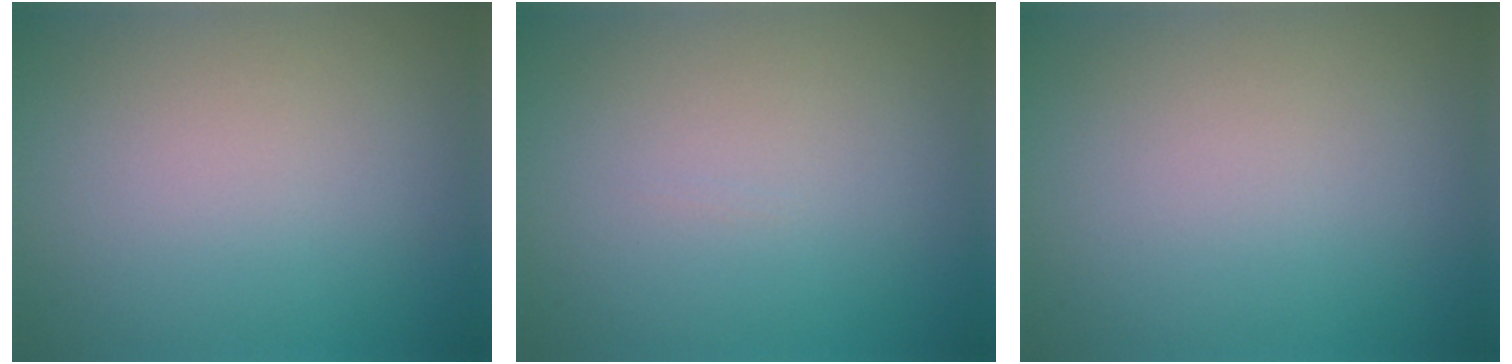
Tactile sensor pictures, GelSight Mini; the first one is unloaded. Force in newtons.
{"total": 0.0}
{"total": 0.0}